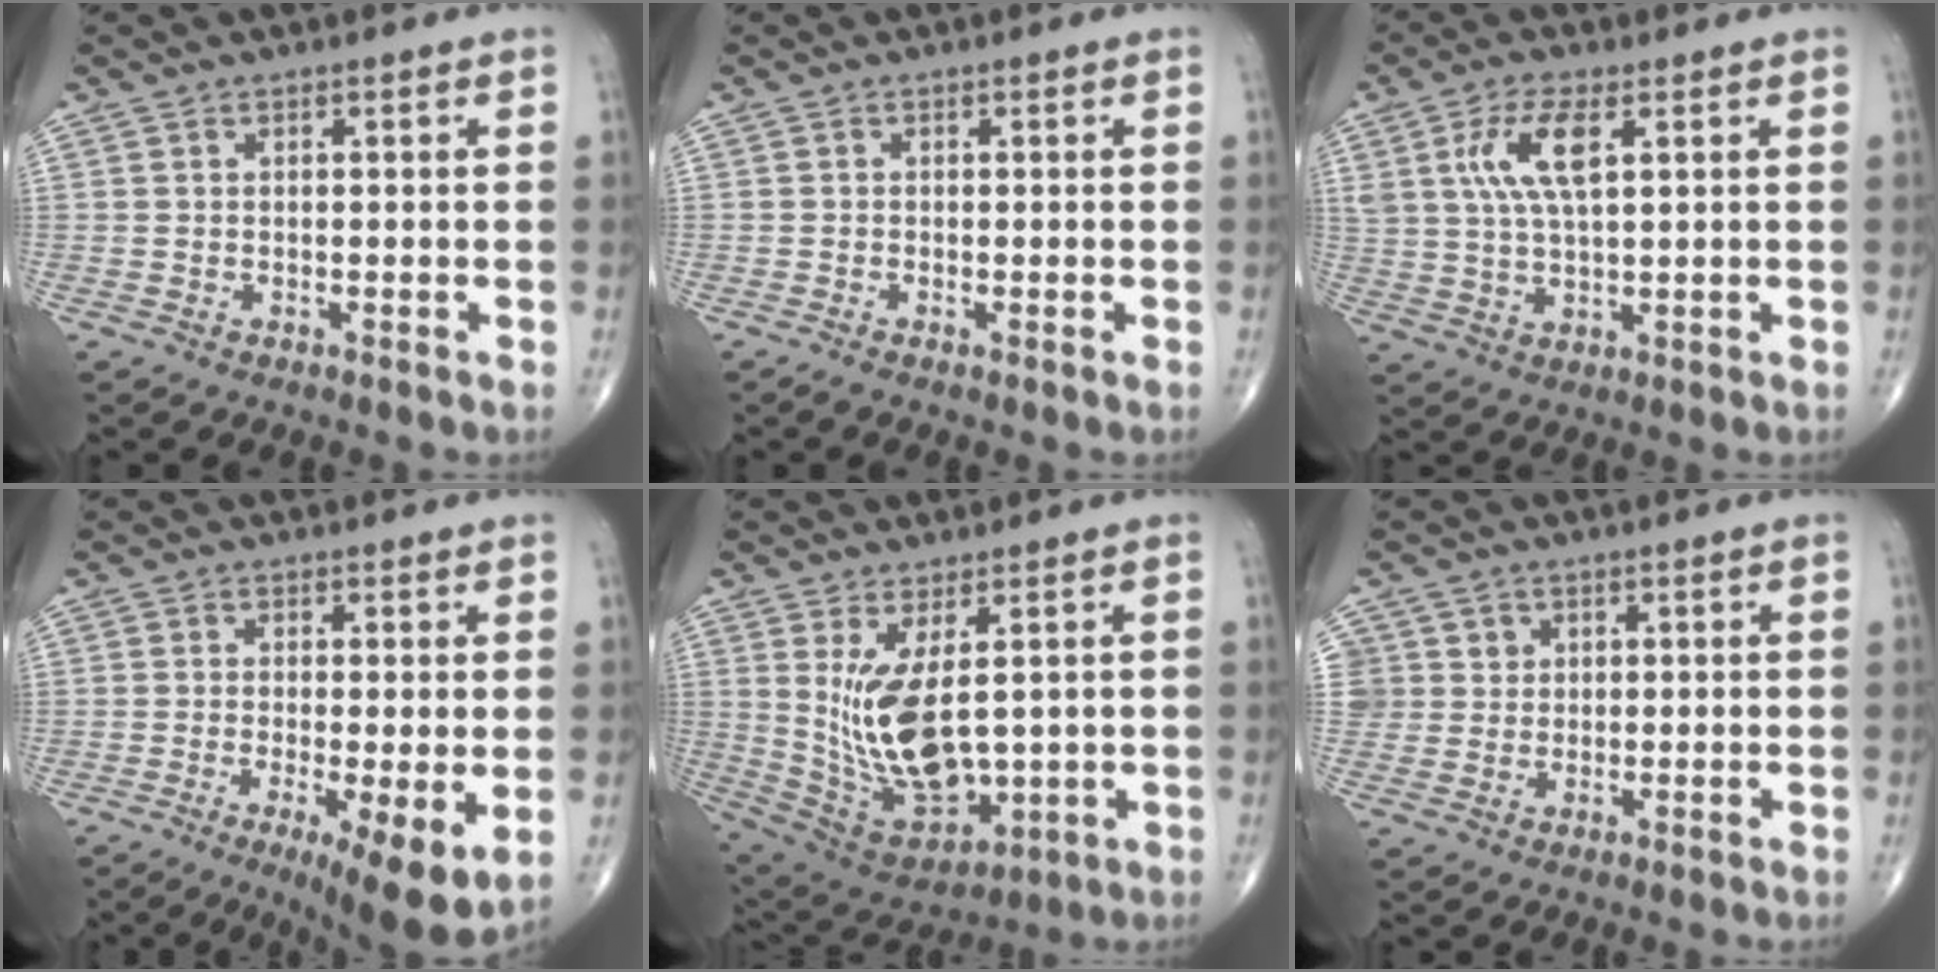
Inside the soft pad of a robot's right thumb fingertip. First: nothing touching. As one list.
[{"total": 0.7, "force": [-0.4, -0.1, 0.5], "torque": [-0.017, -0.003, -0.012]}, {"total": 8.5, "force": [3.0, 3.2, 7.3], "torque": [-0.151, -0.004, 0.062]}, {"total": 9.9, "force": [-2.8, 2.4, 9.1], "torque": [-0.146, -0.024, -0.041]}, {"total": 13.9, "force": [2.1, 6.6, 12.0], "torque": [-0.209, -0.025, 0.066]}, {"total": 4.2, "force": [1.5, 3.9, -0.1], "torque": [0.032, -0.003, 0.023]}]